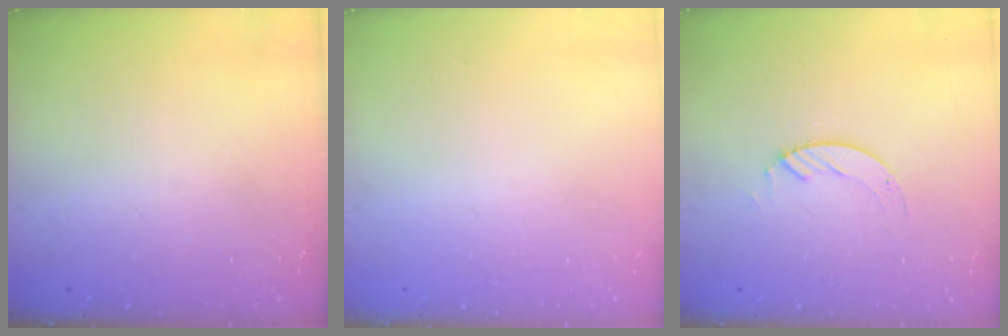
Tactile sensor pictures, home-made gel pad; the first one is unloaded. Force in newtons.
{"total": 0.0}
{"total": 2.1, "press": 2.1, "slide": 0.2}